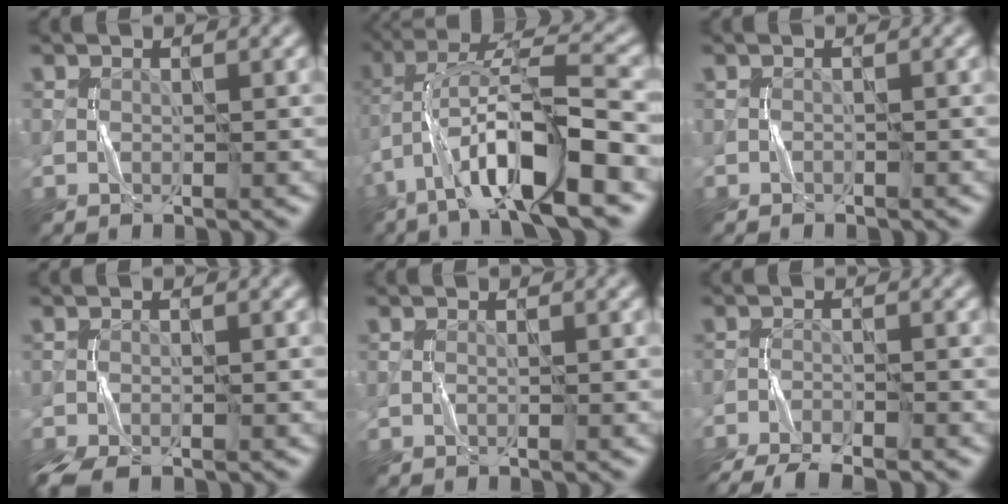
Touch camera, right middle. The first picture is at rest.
{"total": 11.8, "force": [-4.6, 3.1, 10.3], "torque": [-0.193, 0.027, -0.082]}
{"total": 0.5, "force": [-0.5, 0.0, 0.3], "torque": [-0.005, 0.002, -0.009]}
{"total": 3.0, "force": [-2.2, 0.7, 1.9], "torque": [-0.045, -0.010, -0.046]}
{"total": 0.0}
{"total": 6.6, "force": [-5.8, 1.1, 2.8], "torque": [-0.057, -0.025, -0.102]}